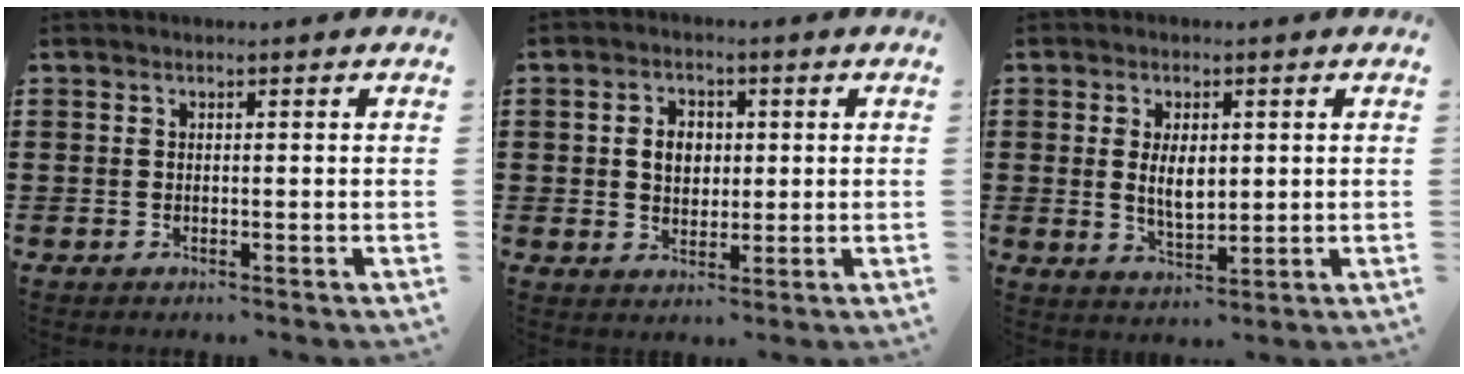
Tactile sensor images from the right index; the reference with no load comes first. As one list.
[{"total": 4.1, "force": [0.4, 3.1, 2.6], "torque": [-0.052, 0.009, 0.001]}, {"total": 4.9, "force": [0.7, 2.5, 4.2], "torque": [-0.069, 0.003, 0.008]}]